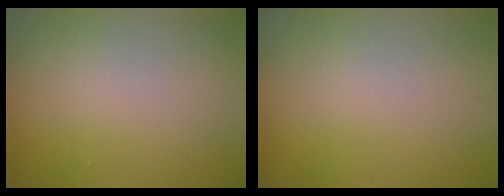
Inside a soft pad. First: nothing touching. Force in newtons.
{"total": 0.0}